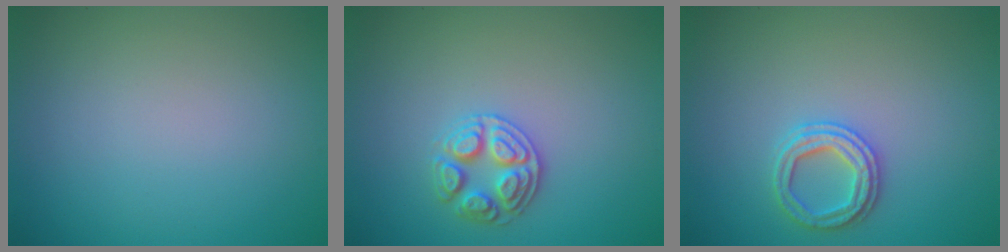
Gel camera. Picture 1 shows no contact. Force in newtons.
{"total": 2.8, "press": 2.7, "slide": 0.6}
{"total": 2.4, "press": 2.4, "slide": 0.1}